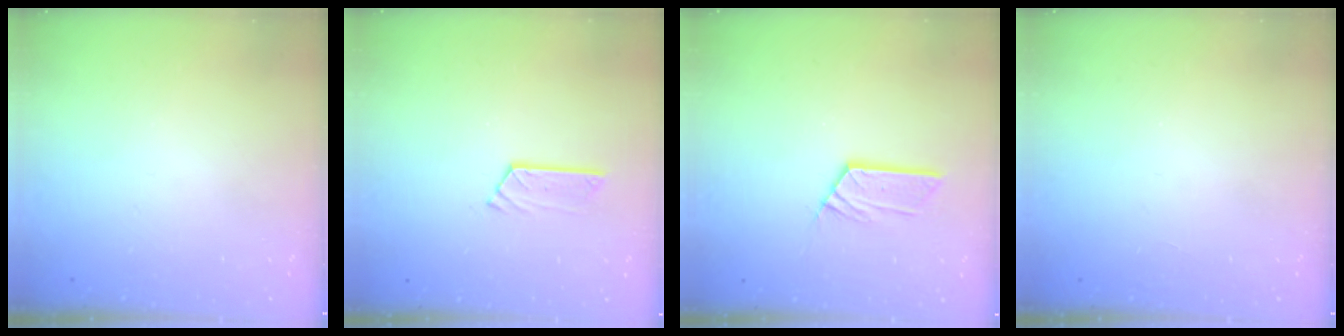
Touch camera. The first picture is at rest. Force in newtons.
{"total": 5.3, "press": 5.3, "slide": 0.2}
{"total": 5.9, "press": 5.9, "slide": 0.2}
{"total": 0.0}